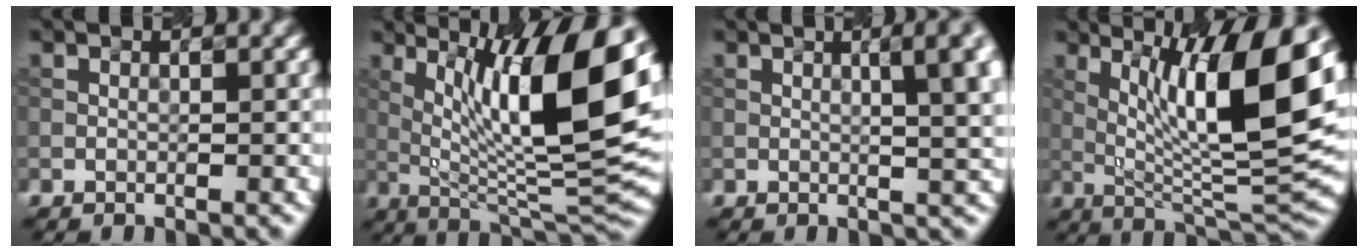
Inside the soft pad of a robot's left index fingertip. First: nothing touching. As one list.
[{"total": 14.2, "force": [3.9, 3.6, 13.2], "torque": [-0.188, -0.005, 0.071]}, {"total": 6.8, "force": [1.6, 2.4, 6.2], "torque": [-0.039, 0.016, 0.016]}, {"total": 12.8, "force": [3.5, 2.9, 12.0], "torque": [-0.184, -0.005, 0.066]}]